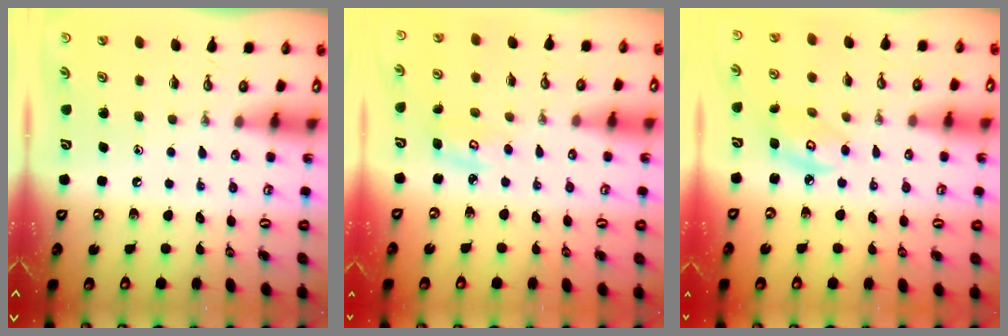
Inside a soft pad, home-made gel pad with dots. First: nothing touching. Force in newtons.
{"total": 4.5, "press": 4.5, "slide": 0.4}
{"total": 5.9, "press": 5.9, "slide": 0.2}